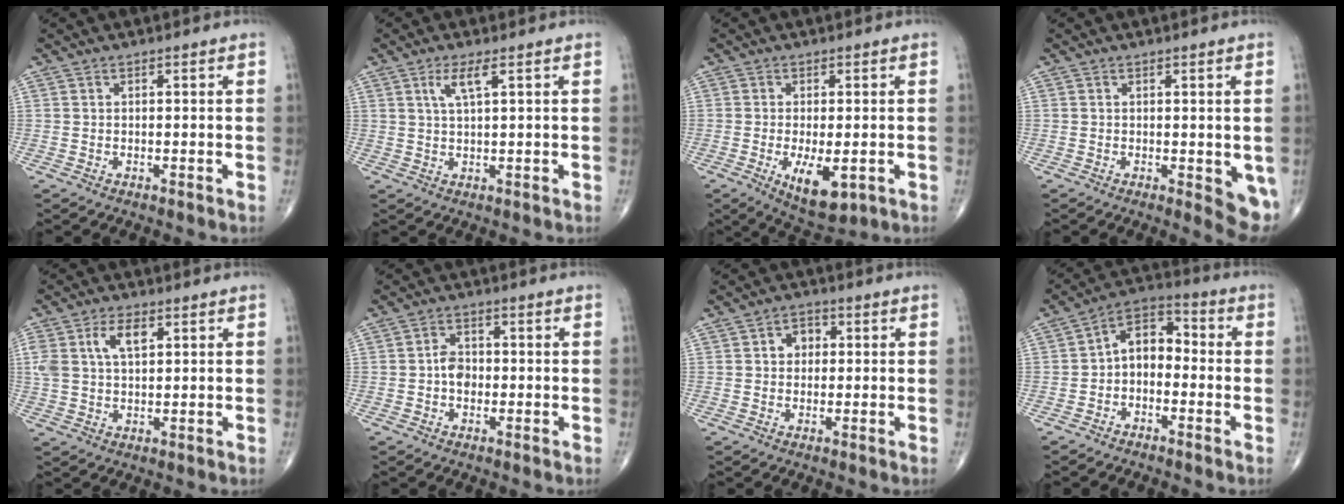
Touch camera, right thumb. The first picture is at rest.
{"total": 3.7, "force": [1.6, 0.6, 3.3], "torque": [-0.075, -0.003, 0.035]}
{"total": 8.2, "force": [-2.4, 3.5, 7.1], "torque": [-0.111, -0.015, -0.028]}
{"total": 5.6, "force": [-1.0, 2.0, 5.1], "torque": [-0.049, -0.012, -0.012]}
{"total": 7.4, "force": [2.6, 4.1, 5.7], "torque": [-0.116, 0.004, 0.051]}
{"total": 3.8, "force": [-0.5, 2.8, 2.4], "torque": [-0.030, 0.011, -0.016]}
{"total": 3.9, "force": [0.6, 3.2, 2.1], "torque": [-0.011, 0.010, 0.004]}
{"total": 8.1, "force": [-1.3, 5.5, 5.8], "torque": [-0.071, 0.039, -0.043]}